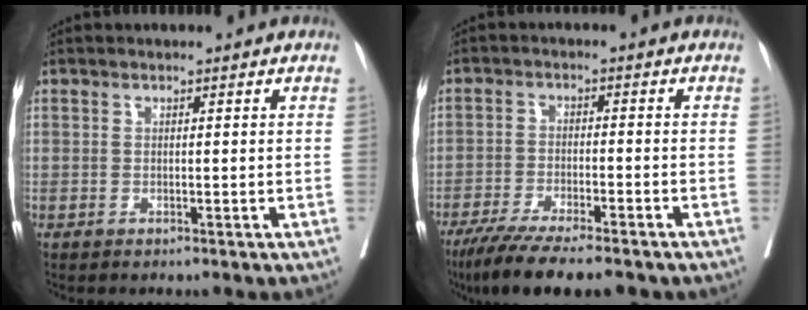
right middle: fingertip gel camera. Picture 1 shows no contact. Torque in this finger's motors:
{"motor_torque": [0.35, -0.29, 0.17, 0.11]}